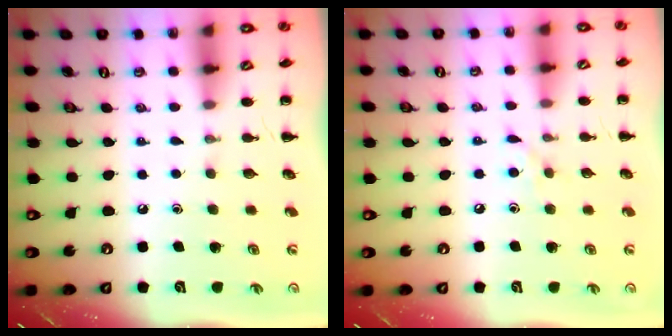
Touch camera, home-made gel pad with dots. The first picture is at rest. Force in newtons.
{"total": 5.8, "press": 5.6, "slide": 1.3}